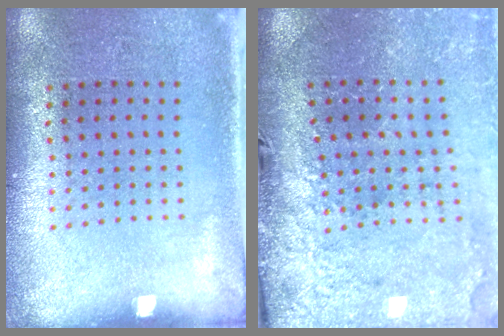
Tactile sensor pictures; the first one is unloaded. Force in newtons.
{"total": 3.3, "press": 3.0, "slide": 1.3}